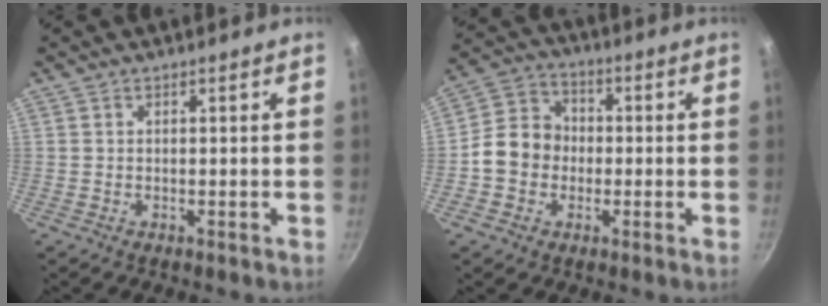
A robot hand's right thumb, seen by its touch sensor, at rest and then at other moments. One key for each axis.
{"total": 9.8, "fx": -1.3, "fy": 8.4, "fz": 4.9, "tx": -0.054, "ty": 0.025, "tz": -0.042}